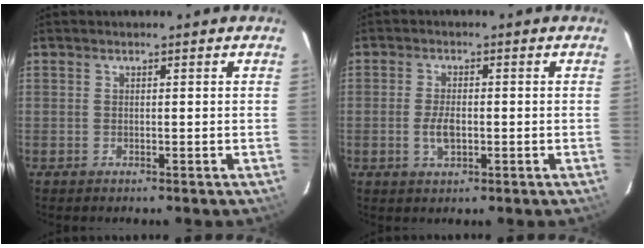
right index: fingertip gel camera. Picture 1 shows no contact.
{"total": 3.9, "force": [-0.9, 1.8, 3.3], "torque": [-0.067, -0.001, -0.014]}